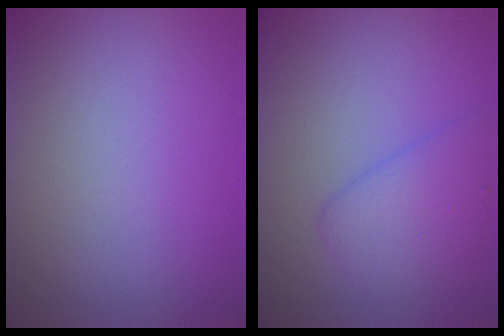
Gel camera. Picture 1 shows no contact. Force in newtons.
{"total": 3.4, "press": 3.4, "slide": 0.1}